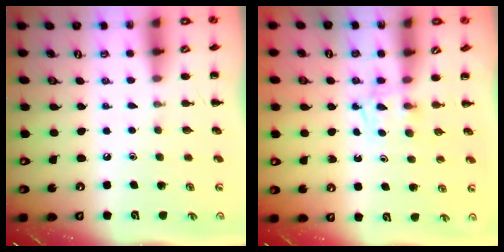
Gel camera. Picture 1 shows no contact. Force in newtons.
{"total": 2.7, "press": 2.4, "slide": 1.1}